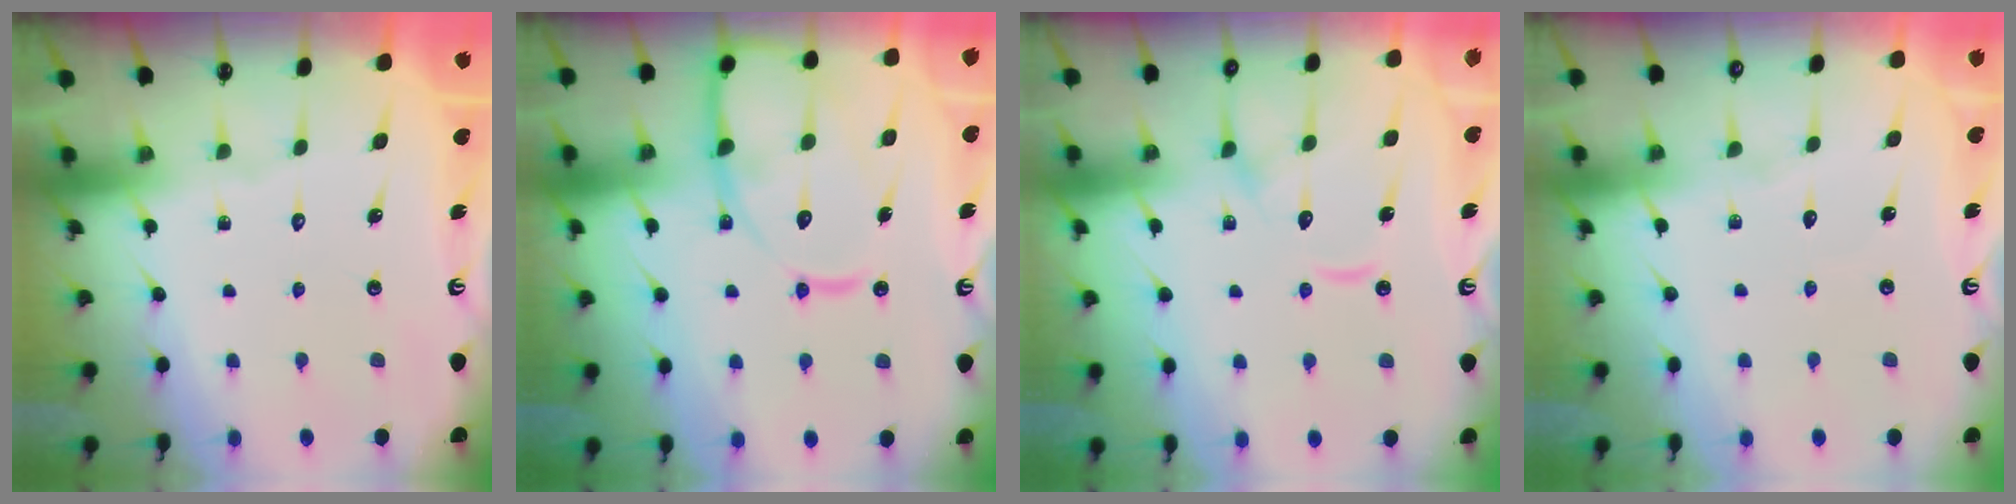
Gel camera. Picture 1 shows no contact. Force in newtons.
{"total": 17.5, "press": 17.4, "slide": 1.6}
{"total": 12.3, "press": 12.2, "slide": 1.3}
{"total": 2.3, "press": 2.3, "slide": 0.3}